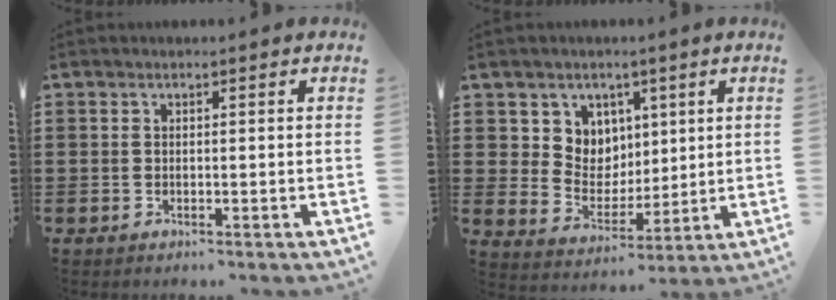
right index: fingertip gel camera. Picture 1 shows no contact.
{"total": 6.5, "force": [3.4, 5.5, 0.0], "torque": [-0.033, -0.015, 0.065]}